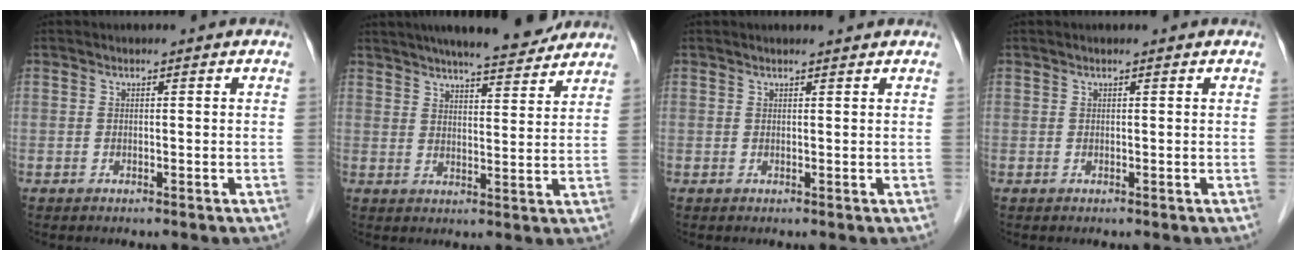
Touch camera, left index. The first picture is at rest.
{"total": 13.0, "force": [11.3, 1.6, 6.2], "torque": [-0.091, 0.008, 0.154]}
{"total": 2.0, "force": [2.0, 0.1, 0.6], "torque": [-0.010, 0.008, 0.026]}
{"total": 0.9, "force": [0.8, 0.0, 0.4], "torque": [-0.009, 0.012, 0.014]}